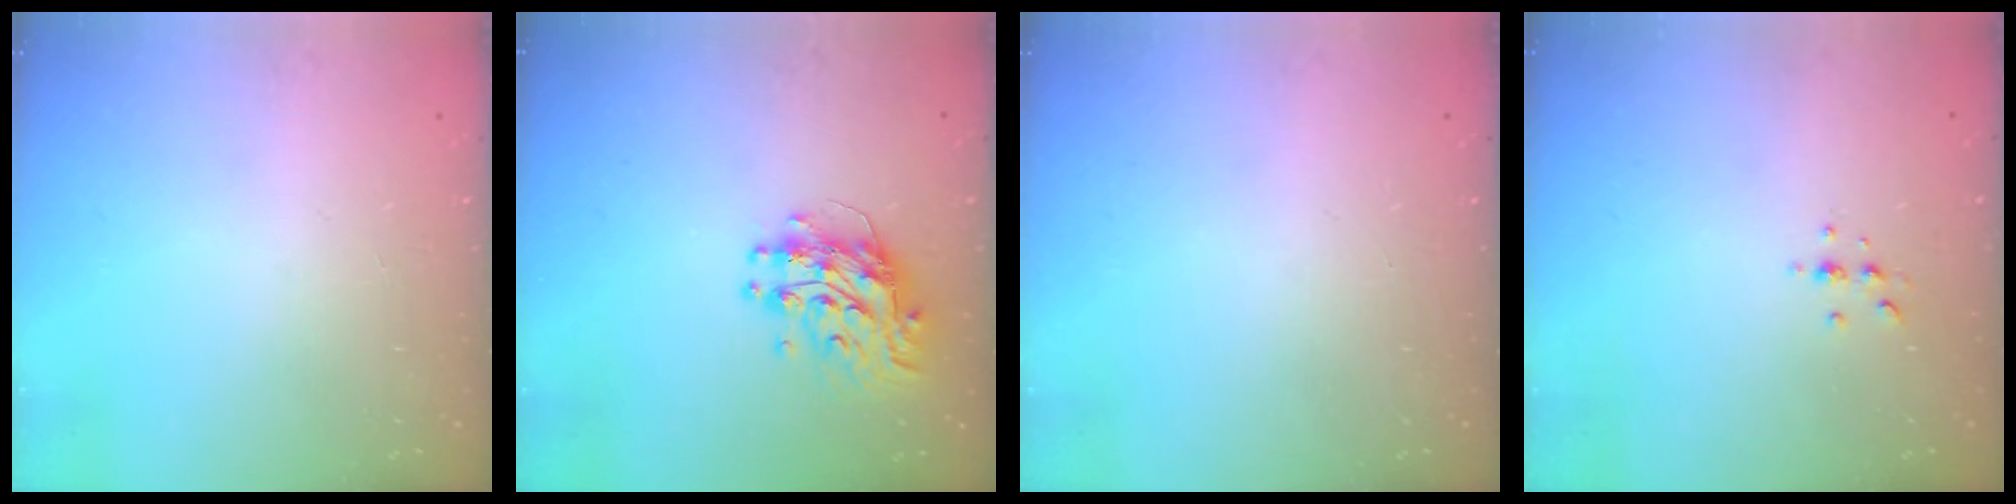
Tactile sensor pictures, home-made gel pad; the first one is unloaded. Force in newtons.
{"total": 11.5, "press": 11.5, "slide": 1.0}
{"total": 0.0}
{"total": 3.7, "press": 3.3, "slide": 1.6}